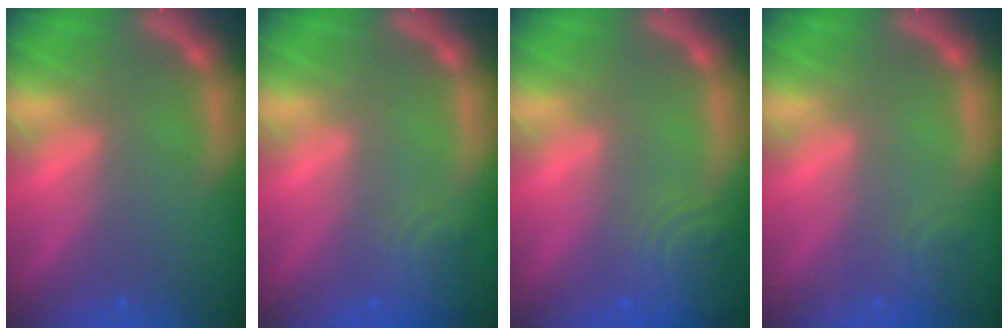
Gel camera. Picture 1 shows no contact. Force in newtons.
{"total": 2.9}
{"total": 5.0}
{"total": 1.9}